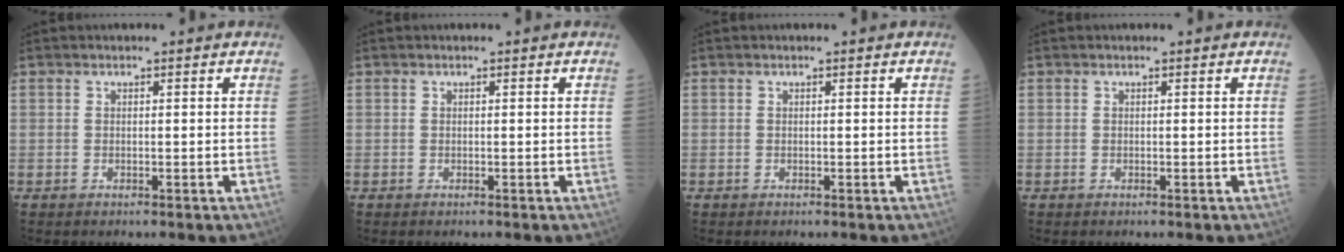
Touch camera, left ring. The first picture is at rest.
{"total": 0.0}
{"total": 0.0}
{"total": 0.0}